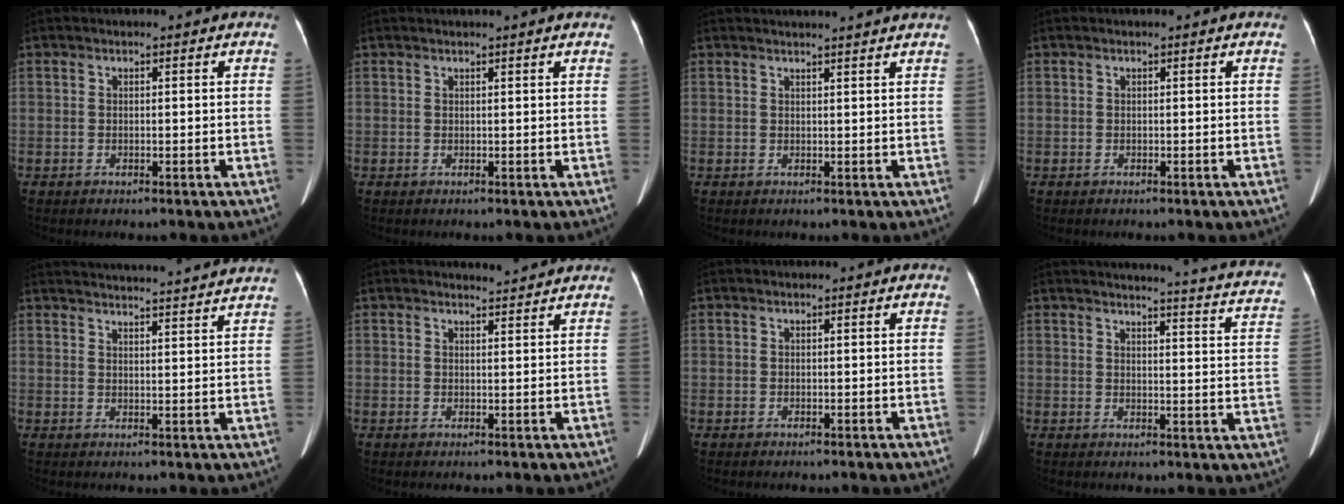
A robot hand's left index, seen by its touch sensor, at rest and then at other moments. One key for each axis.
{"total": 2.5, "fx": 2.2, "fy": -0.5, "fz": 1.1, "tx": -0.021, "ty": 0.014, "tz": 0.028}
{"total": 6.9, "fx": 6.5, "fy": -0.8, "fz": 2.4, "tx": -0.028, "ty": 0.017, "tz": 0.063}
{"total": 0.0}
{"total": 20.2, "fx": 19.3, "fy": 0.1, "fz": 5.7, "tx": -0.089, "ty": -0.005, "tz": 0.246}
{"total": 2.4, "fx": 2.4, "fy": -0.3, "fz": -0.1, "tx": -0.008, "ty": 0.001, "tz": 0.036}
{"total": 0.0}
{"total": 17.2, "fx": 16.0, "fy": 0.9, "fz": 6.2, "tx": -0.073, "ty": -0.075, "tz": 0.156}